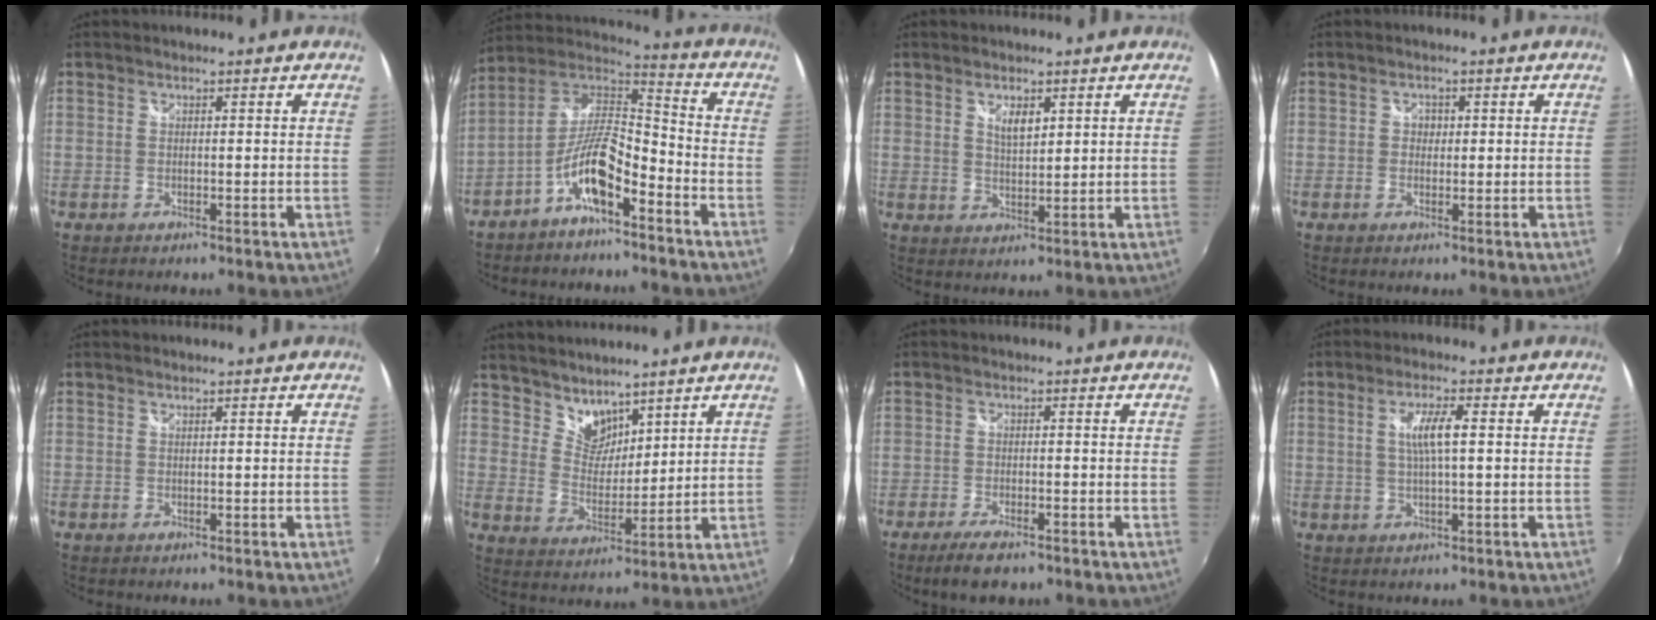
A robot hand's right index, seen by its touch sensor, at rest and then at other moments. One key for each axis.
{"total": 11.6, "fx": -6.2, "fy": 3.7, "fz": 9.1, "tx": -0.192, "ty": 0.014, "tz": -0.116}
{"total": 3.6, "fx": 1.8, "fy": 1.6, "fz": 2.7, "tx": -0.043, "ty": -0.002, "tz": 0.031}
{"total": 1.4, "fx": -0.1, "fy": 1.3, "fz": 0.4, "tx": -0.002, "ty": 0.002, "tz": -0.004}
{"total": 0.0}
{"total": 6.9, "fx": 5.8, "fy": 3.5, "fz": 1.7, "tx": -0.016, "ty": 0.002, "tz": 0.111}
{"total": 5.3, "fx": -3.9, "fy": 1.5, "fz": 3.3, "tx": -0.078, "ty": -0.012, "tz": -0.068}
{"total": 4.8, "fx": 0.7, "fy": 0.5, "fz": 4.7, "tx": -0.089, "ty": 0.000, "tz": 0.014}